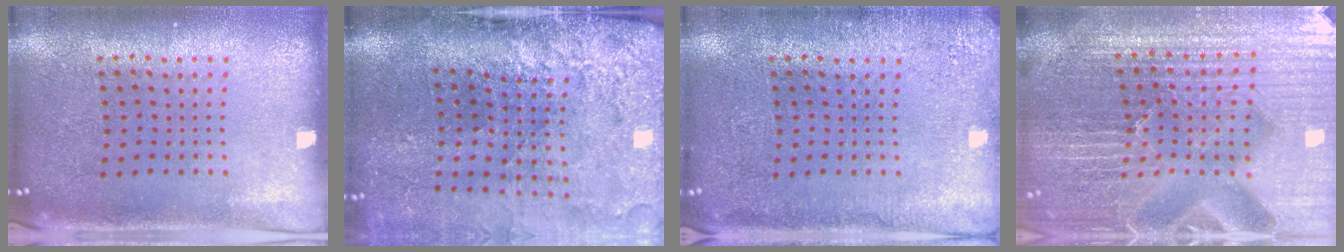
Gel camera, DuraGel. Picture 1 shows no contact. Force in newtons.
{"total": 4.7, "press": 3.6, "slide": 3.0}
{"total": 2.3, "press": 2.2, "slide": 0.3}
{"total": 6.5, "press": 5.8, "slide": 3.1}